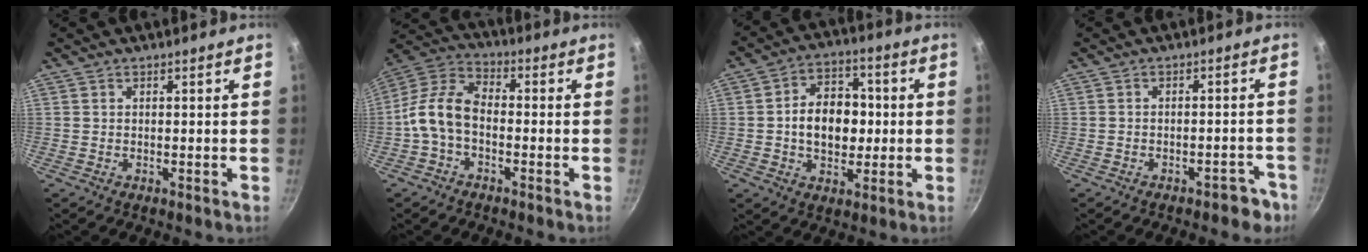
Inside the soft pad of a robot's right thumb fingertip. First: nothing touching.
{"total": 10.4, "force": [-2.0, 6.4, 7.9], "torque": [-0.158, 0.036, -0.050]}
{"total": 11.9, "force": [-0.2, 8.3, 8.6], "torque": [-0.101, 0.020, -0.007]}
{"total": 4.5, "force": [-3.3, 2.1, 2.2], "torque": [-0.015, 0.035, -0.038]}